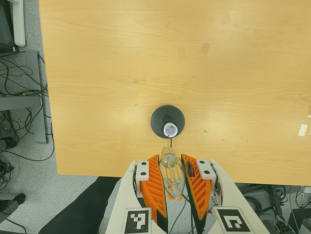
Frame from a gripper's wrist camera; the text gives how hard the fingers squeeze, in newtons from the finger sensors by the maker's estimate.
{"total": 23.5, "left": 25.9, "right": 21.2}